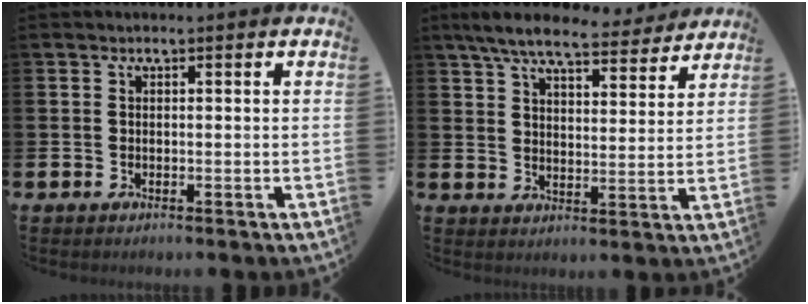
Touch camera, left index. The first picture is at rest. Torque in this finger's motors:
{"motor_torque": [1.05, -1.08, 0.70, 0.19]}